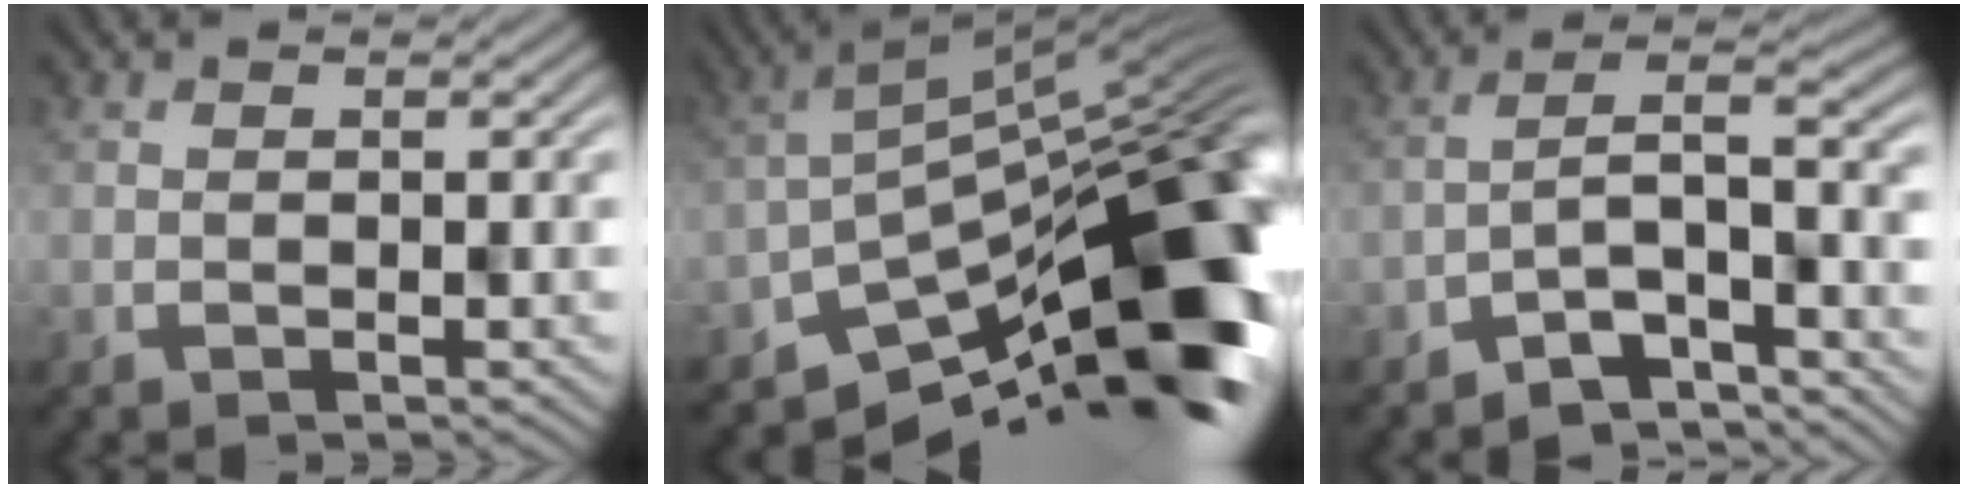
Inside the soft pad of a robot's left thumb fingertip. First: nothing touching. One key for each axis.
{"total": 15.8, "fx": -8.1, "fy": 6.3, "fz": 12.0, "tx": -0.166, "ty": -0.010, "tz": -0.143}
{"total": 6.7, "fx": -4.6, "fy": 1.7, "fz": 4.6, "tx": -0.059, "ty": 0.001, "tz": -0.080}